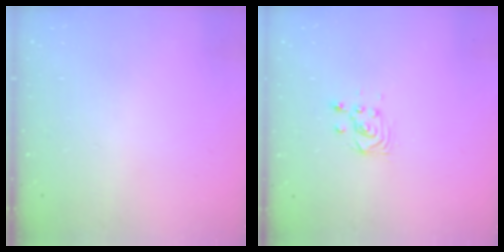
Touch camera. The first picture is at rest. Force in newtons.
{"total": 3.7, "press": 3.7, "slide": 0.3}